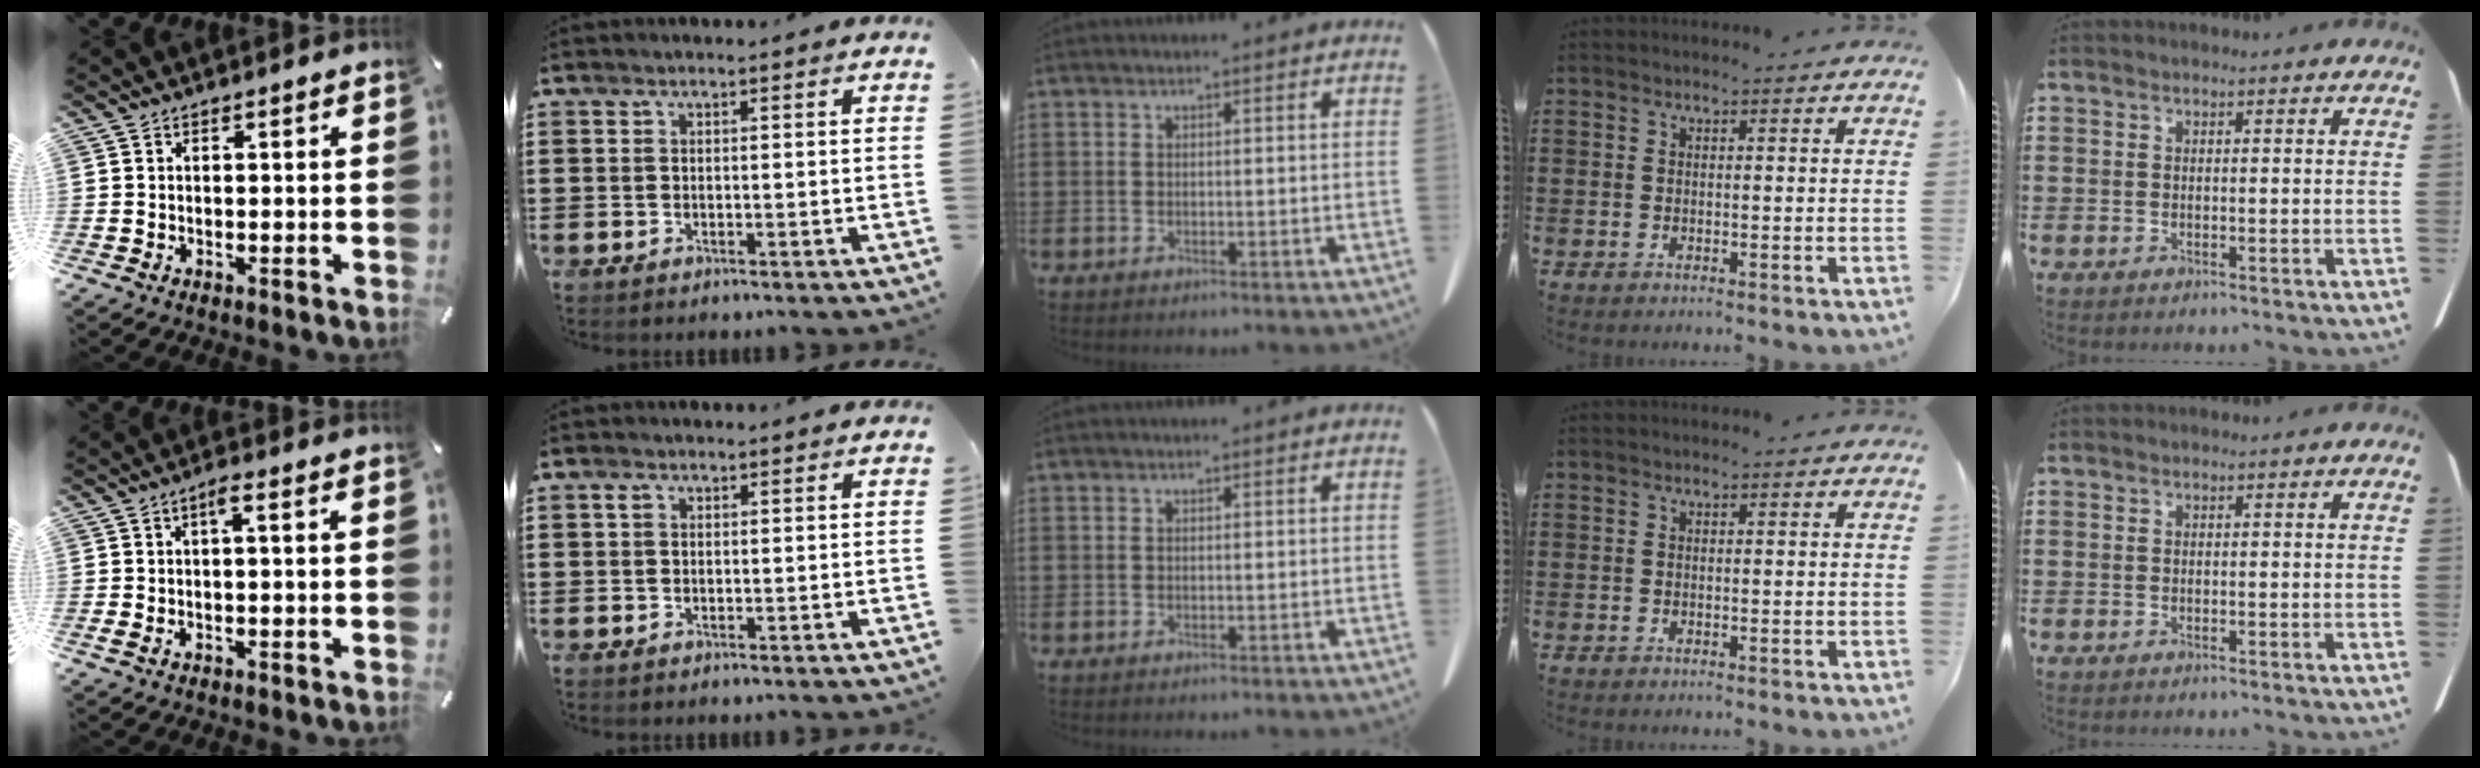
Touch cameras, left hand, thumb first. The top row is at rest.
{"thumb": {"total": 3.2, "force": [0.0, 0.7, 3.2], "torque": [-0.059, 0.006, -0.003]}, "index": {"total": 1.1, "force": [0.4, 0.7, 0.8], "torque": [-0.018, 0.006, 0.007]}}